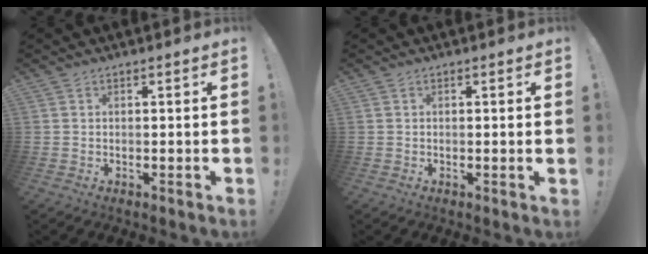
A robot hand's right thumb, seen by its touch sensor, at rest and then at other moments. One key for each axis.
{"total": 1.2, "fx": 0.3, "fy": -0.4, "fz": 1.1, "tx": -0.012, "ty": -0.005, "tz": 0.002}